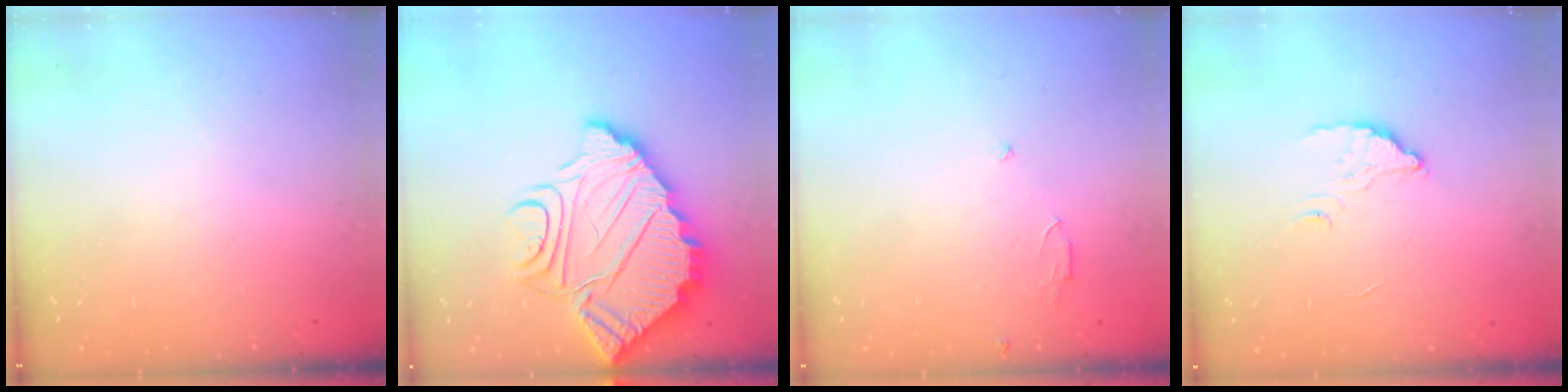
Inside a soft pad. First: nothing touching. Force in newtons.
{"total": 16.1, "press": 16.0, "slide": 1.5}
{"total": 2.5, "press": 2.5, "slide": 0.2}
{"total": 2.7, "press": 2.7, "slide": 0.2}